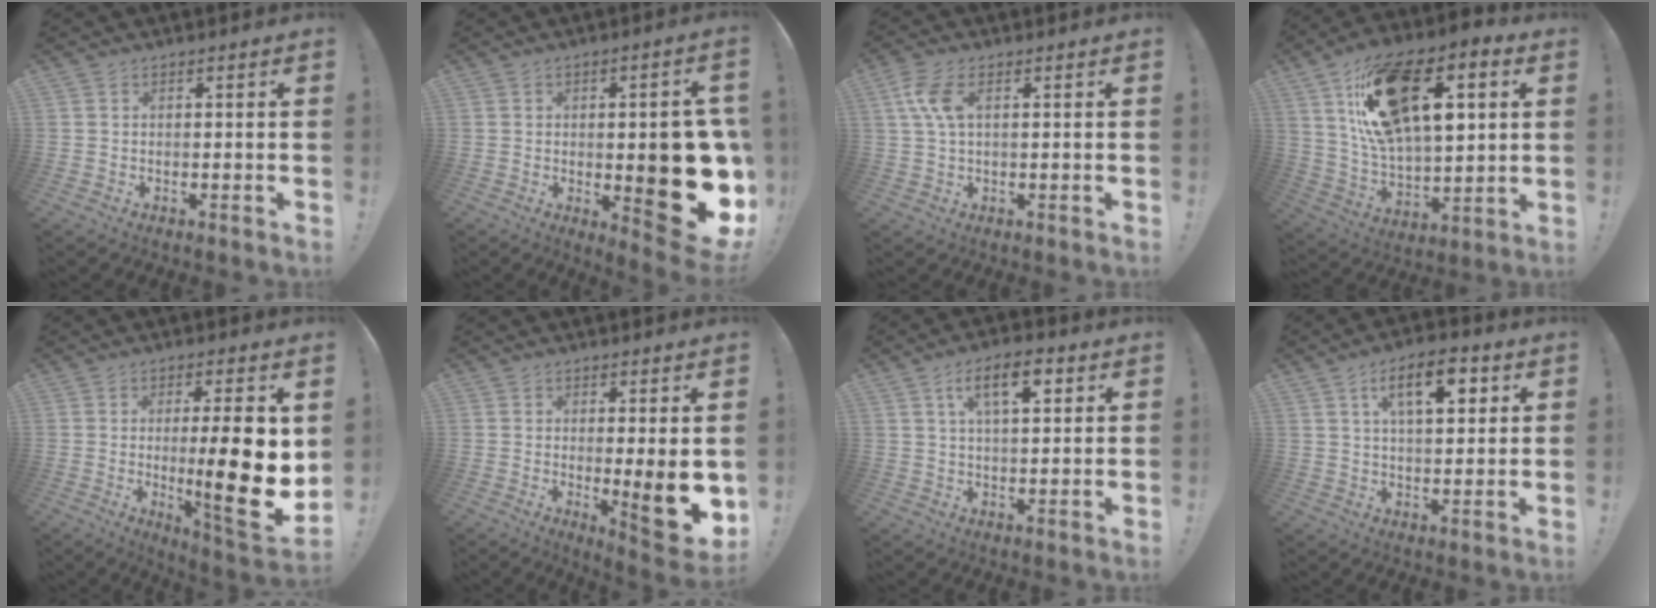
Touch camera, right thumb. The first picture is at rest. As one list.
[{"total": 18.7, "force": [-1.6, 6.2, 17.6], "torque": [-0.202, -0.014, -0.007]}, {"total": 6.9, "force": [1.9, 3.0, 5.9], "torque": [-0.131, 0.003, 0.036]}, {"total": 24.4, "force": [9.2, 12.9, 18.5], "torque": [-0.311, -0.026, 0.163]}, {"total": 17.9, "force": [0.0, 2.5, 17.7], "torque": [-0.256, -0.020, 0.002]}, {"total": 12.0, "force": [-0.9, 2.3, 11.8], "torque": [-0.136, -0.020, -0.005]}, {"total": 10.0, "force": [4.0, 4.1, 8.1], "torque": [-0.122, -0.003, 0.064]}, {"total": 11.7, "force": [4.8, 5.0, 9.4], "torque": [-0.139, -0.004, 0.077]}]